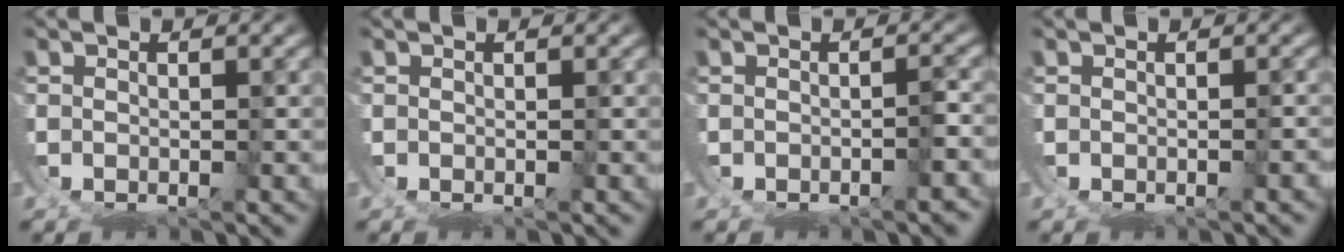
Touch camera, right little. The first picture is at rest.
{"total": 0.0}
{"total": 1.2, "force": [-0.9, -0.4, 0.7], "torque": [-0.009, 0.003, -0.014]}
{"total": 0.5, "force": [-0.4, 0.0, 0.3], "torque": [-0.007, 0.002, -0.005]}